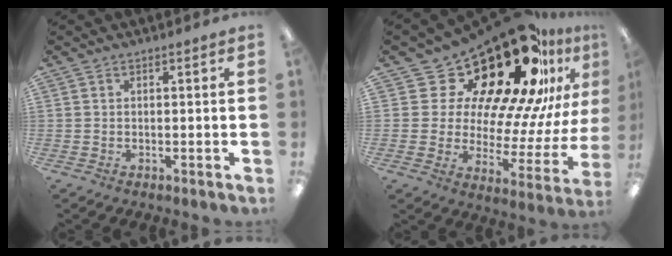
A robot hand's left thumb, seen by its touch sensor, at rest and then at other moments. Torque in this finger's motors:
{"motor_torque": [0.73, 1.92, 1.51, -1.26, 0.04]}